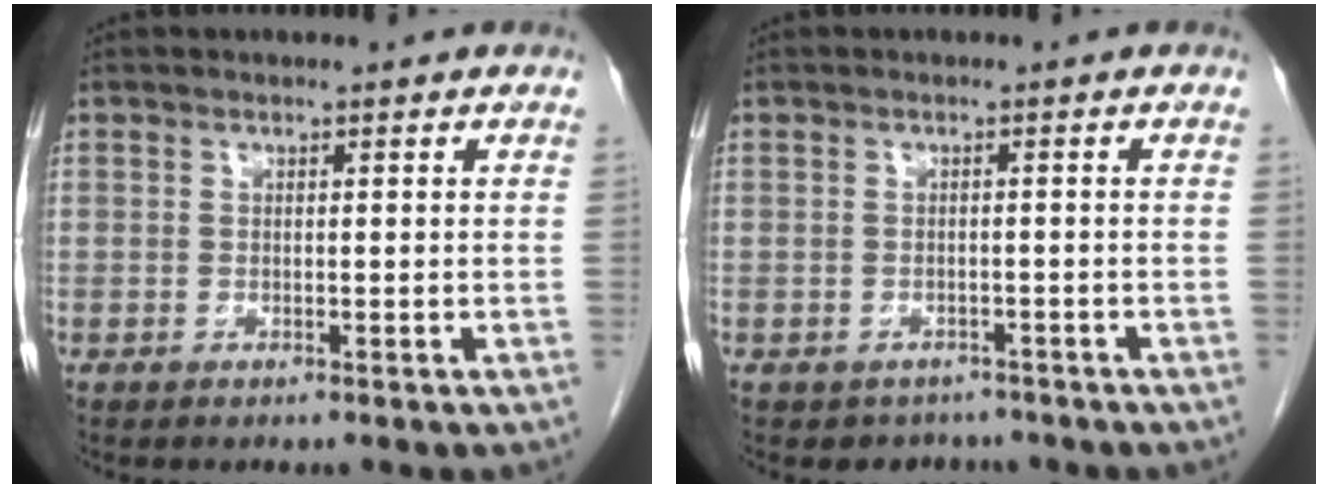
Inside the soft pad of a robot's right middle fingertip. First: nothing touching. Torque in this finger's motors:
{"motor_torque": [0.48, -0.21, -0.09, -0.01]}